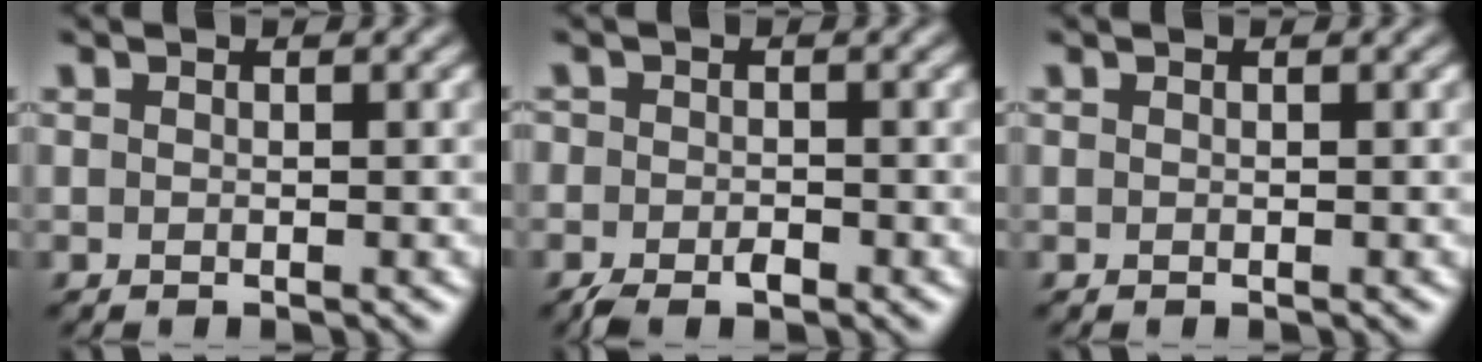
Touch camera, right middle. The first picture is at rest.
{"total": 2.3, "force": [-1.4, 1.2, 1.3], "torque": [-0.026, -0.002, -0.029]}
{"total": 0.0}